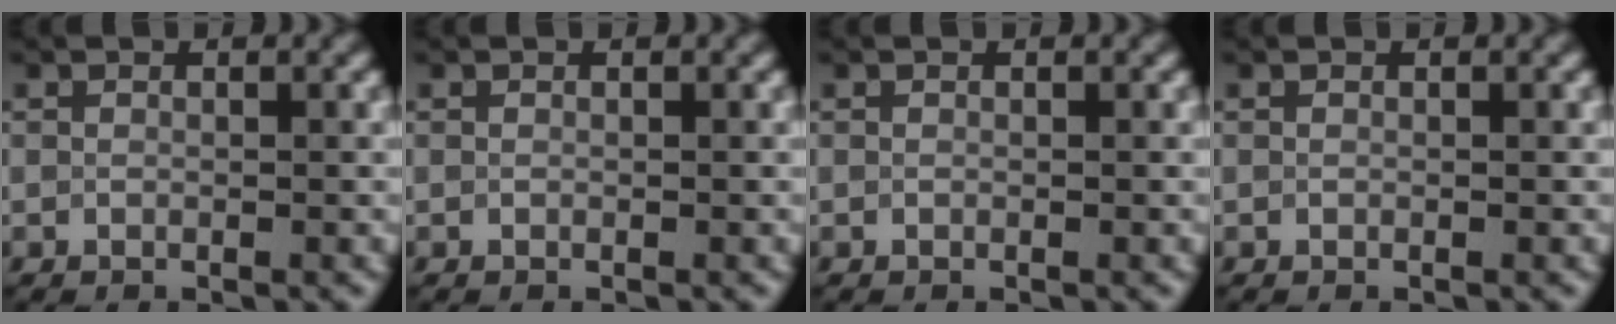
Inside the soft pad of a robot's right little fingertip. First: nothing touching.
{"total": 0.0}
{"total": 0.0}
{"total": 0.0}